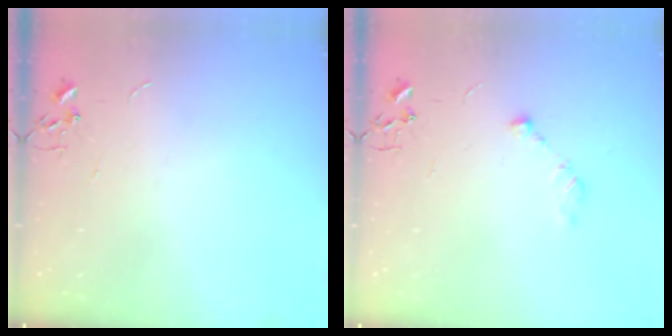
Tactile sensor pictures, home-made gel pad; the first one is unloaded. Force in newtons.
{"total": 7.5, "press": 7.4, "slide": 0.8}